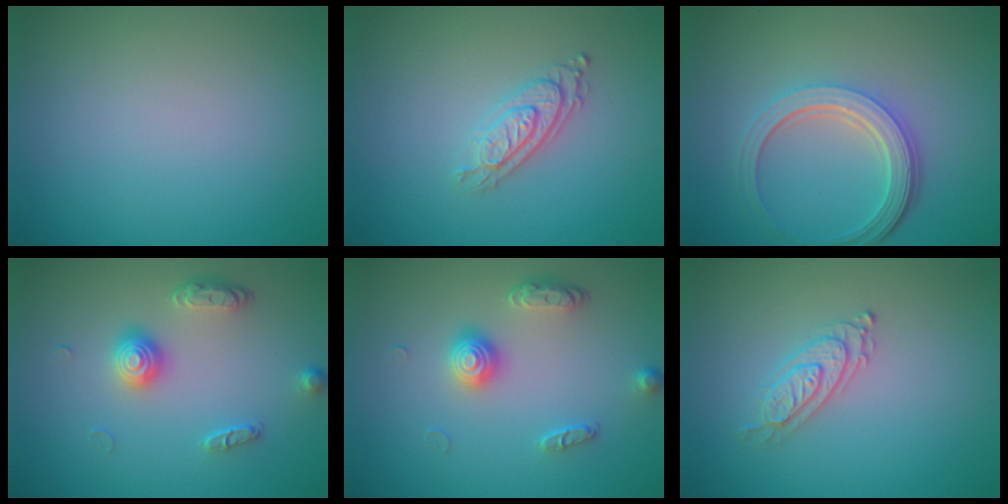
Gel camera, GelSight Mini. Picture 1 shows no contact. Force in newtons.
{"total": 2.8, "press": 2.2, "slide": 1.7}
{"total": 4.8, "press": 3.7, "slide": 3.1}
{"total": 2.6, "press": 2.2, "slide": 1.5}
{"total": 2.6, "press": 2.2, "slide": 1.5}
{"total": 2.3, "press": 2.1, "slide": 0.9}